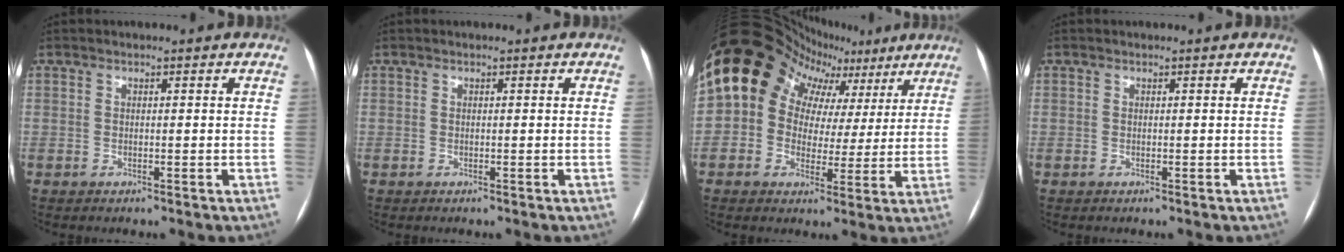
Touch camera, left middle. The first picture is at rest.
{"total": 0.0}
{"total": 15.3, "force": [6.9, 11.8, 6.8], "torque": [-0.088, 0.067, 0.097]}
{"total": 0.0}